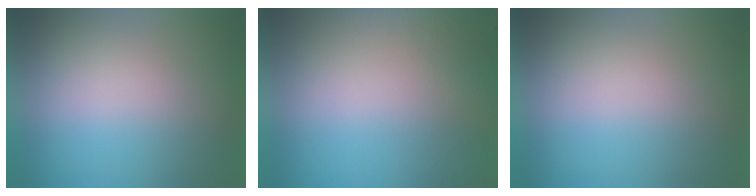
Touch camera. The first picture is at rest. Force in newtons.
{"total": 8.2}
{"total": 0.0}